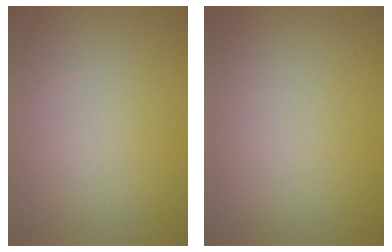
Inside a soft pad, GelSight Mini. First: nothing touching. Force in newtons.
{"total": 0.0}